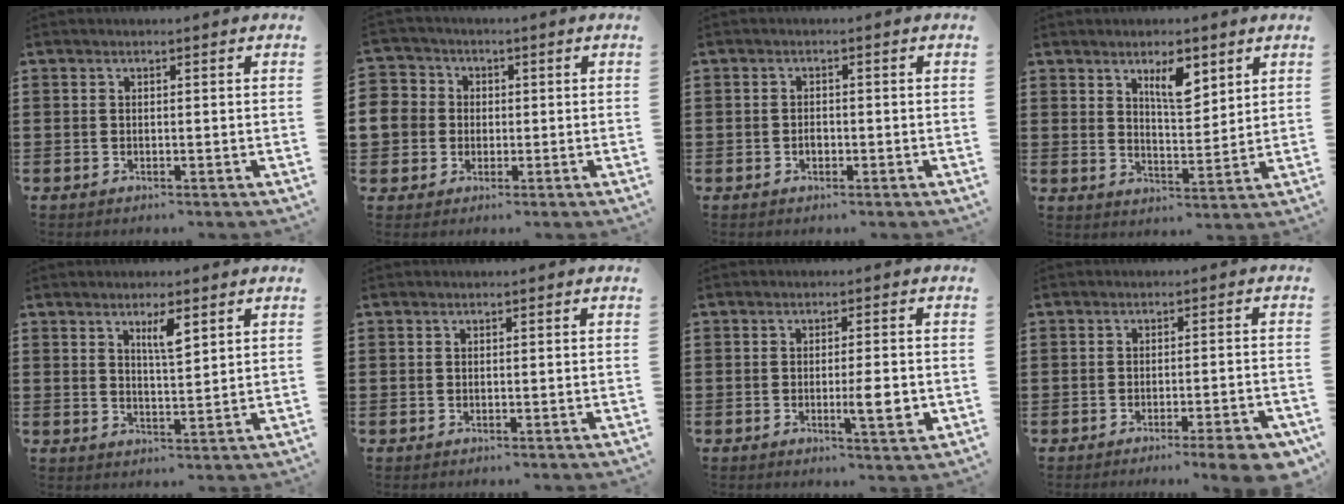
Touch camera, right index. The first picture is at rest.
{"total": 5.4, "force": [-0.2, 5.4, 1.0], "torque": [-0.056, 0.012, -0.009]}
{"total": 1.5, "force": [-0.5, 0.8, 1.1], "torque": [-0.023, -0.001, -0.010]}
{"total": 6.1, "force": [3.5, 2.1, 4.5], "torque": [-0.073, -0.004, 0.055]}
{"total": 3.8, "force": [2.2, 0.7, 3.0], "torque": [-0.056, 0.002, 0.035]}
{"total": 0.0}
{"total": 5.2, "force": [-1.2, 0.7, 5.0], "torque": [-0.074, -0.009, -0.019]}
{"total": 4.2, "force": [-3.1, -0.1, 2.8], "torque": [-0.044, -0.011, -0.053]}